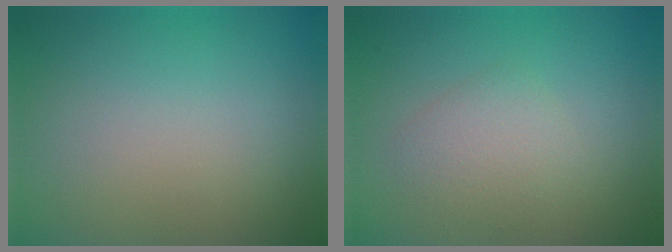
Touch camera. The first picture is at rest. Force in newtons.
{"total": 2.4, "press": 2.4, "slide": 0.1}